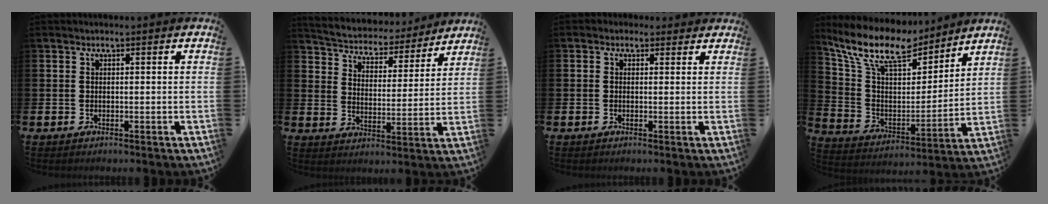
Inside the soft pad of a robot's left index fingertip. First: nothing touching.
{"total": 5.3, "force": [5.1, 1.5, 0.3], "torque": [-0.042, -0.044, 0.084]}
{"total": 0.9, "force": [0.4, 0.7, 0.2], "torque": [-0.005, 0.007, 0.007]}
{"total": 12.1, "force": [10.3, 4.1, 4.9], "torque": [-0.141, -0.061, 0.181]}